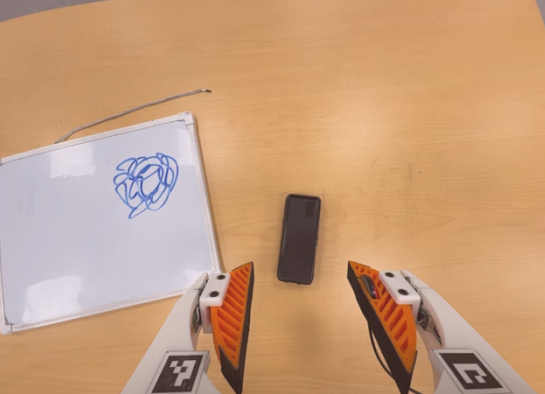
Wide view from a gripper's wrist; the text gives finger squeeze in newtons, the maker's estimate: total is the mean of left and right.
{"total": 0.0}